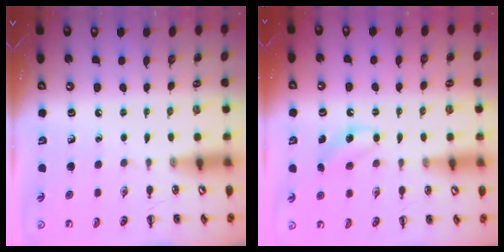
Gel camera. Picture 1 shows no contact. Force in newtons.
{"total": 5.7, "press": 5.4, "slide": 1.6}